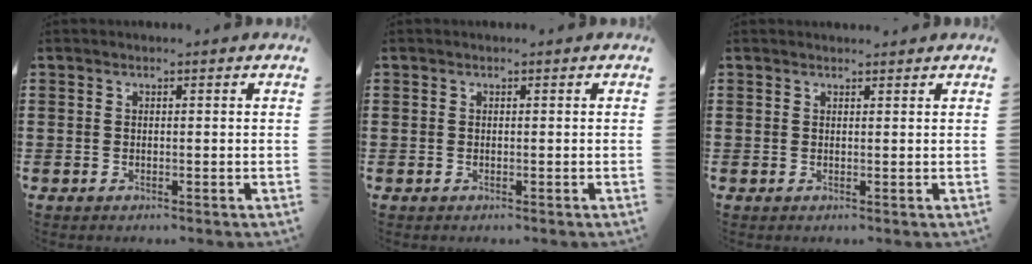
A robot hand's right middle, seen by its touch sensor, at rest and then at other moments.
{"total": 0.0}
{"total": 0.7, "force": [0.7, 0.2, 0.1], "torque": [0.005, -0.004, 0.012]}